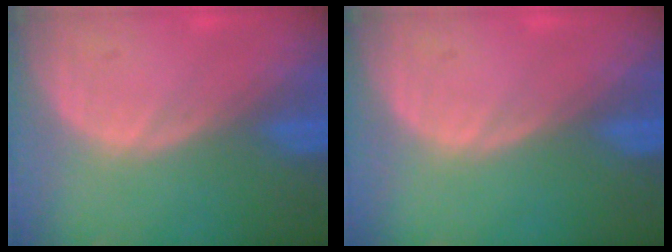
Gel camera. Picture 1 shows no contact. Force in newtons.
{"total": 0.0}